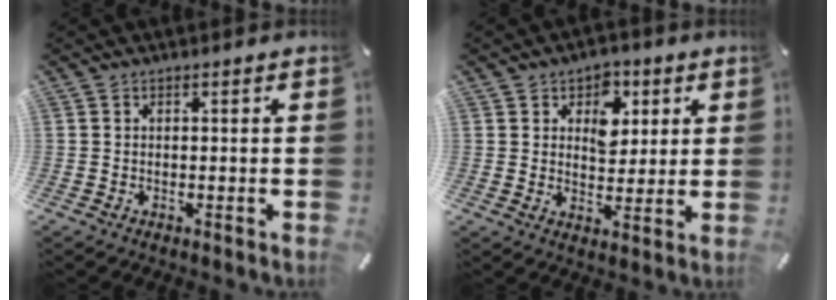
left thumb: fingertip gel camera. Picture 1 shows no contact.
{"total": 7.6, "force": [3.1, 5.7, 4.0], "torque": [-0.047, -0.007, 0.048]}